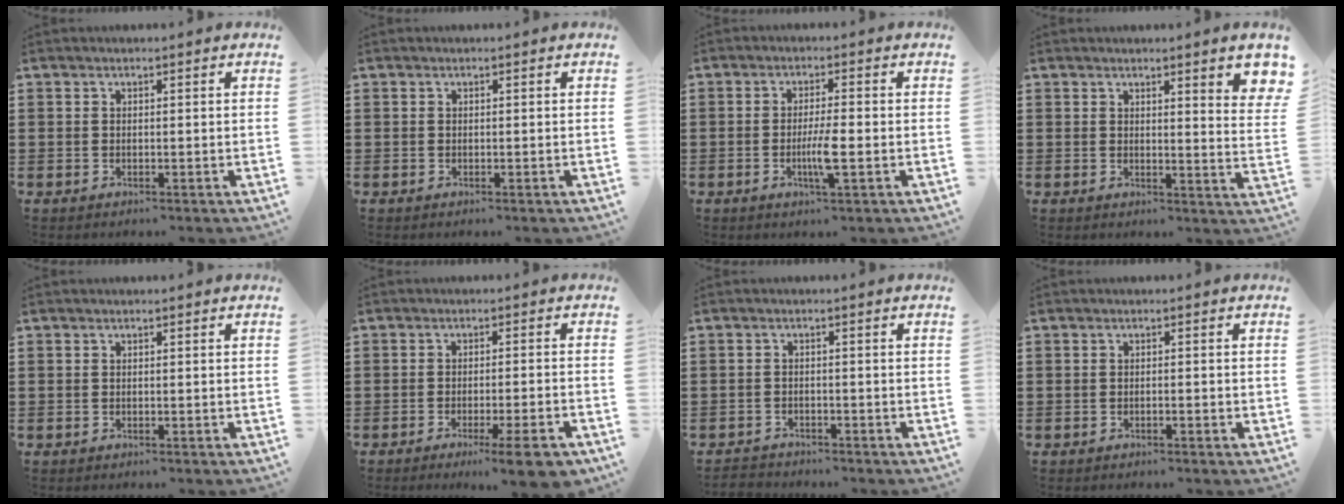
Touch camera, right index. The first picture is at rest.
{"total": 0.0}
{"total": 4.7, "force": [-1.2, 0.3, 4.6], "torque": [-0.086, -0.008, -0.024]}
{"total": 3.1, "force": [2.0, 0.1, 2.3], "torque": [-0.038, -0.011, 0.030]}
{"total": 0.0}
{"total": 6.0, "force": [-4.0, 0.0, 4.5], "torque": [-0.066, -0.013, -0.067]}
{"total": 1.6, "force": [-1.6, 0.4, -0.2], "torque": [-0.002, 0.003, -0.036]}
{"total": 0.6, "force": [-0.4, 0.1, 0.4], "torque": [-0.008, -0.002, -0.007]}